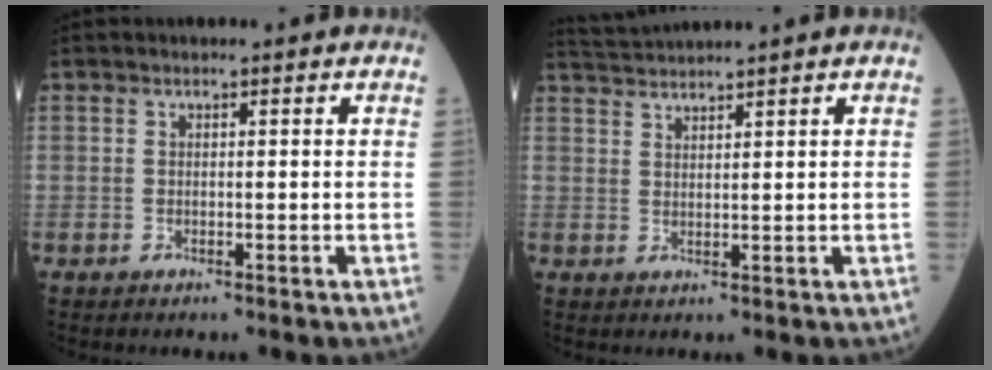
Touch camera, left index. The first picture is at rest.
{"total": 3.9, "force": [3.6, -1.5, 0.4], "torque": [-0.011, 0.012, 0.073]}